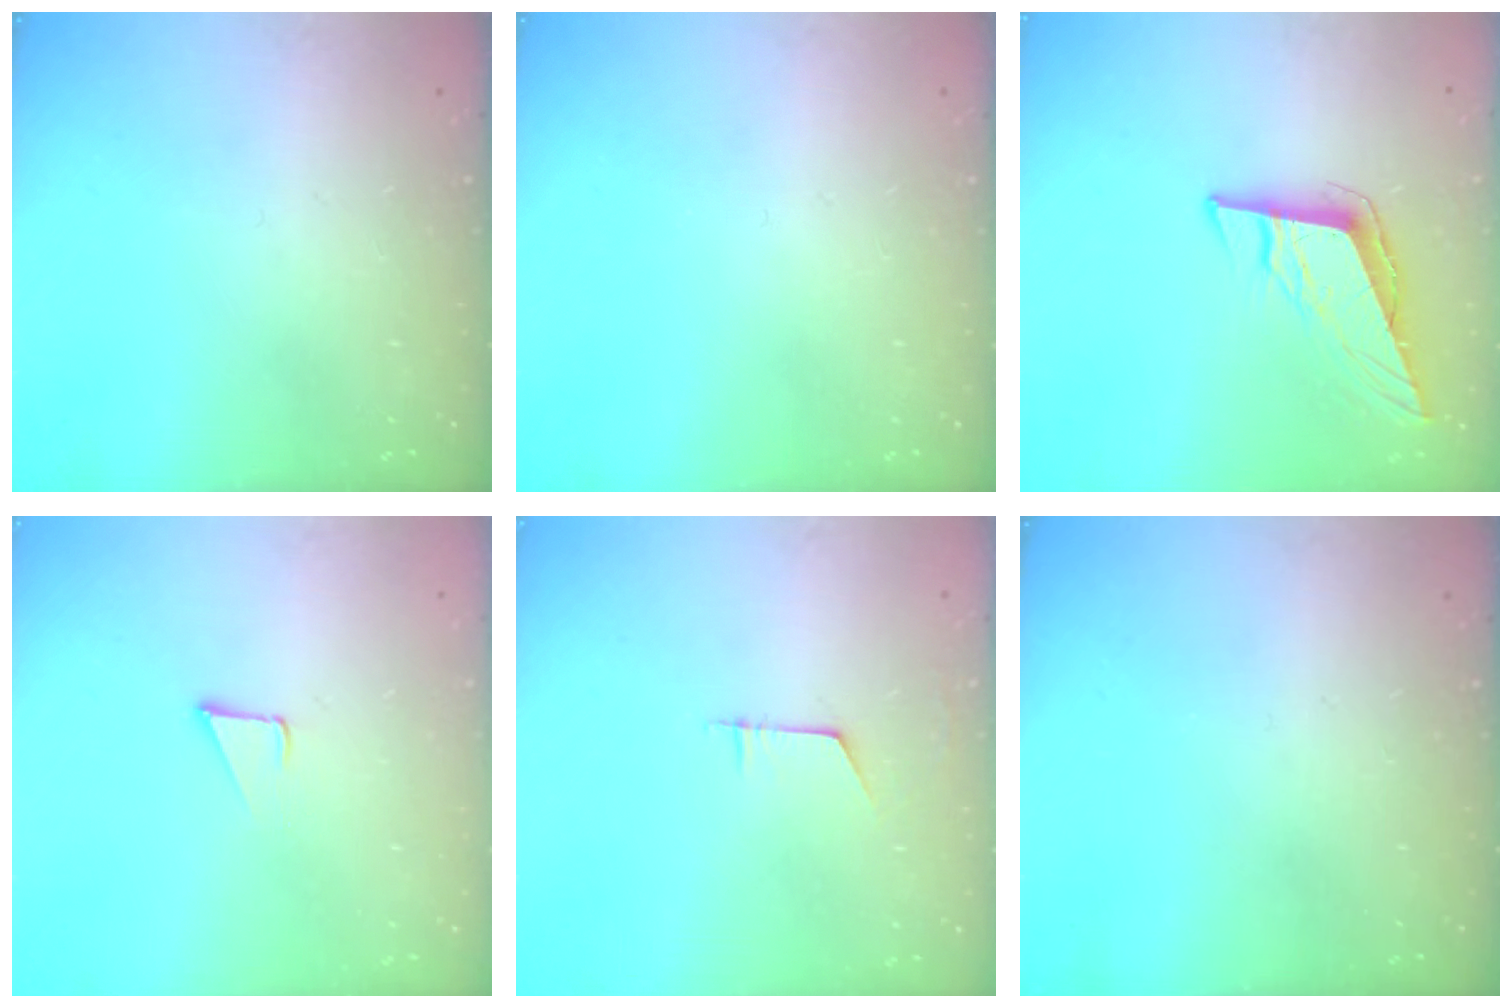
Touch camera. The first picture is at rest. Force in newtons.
{"total": 0.0}
{"total": 10.2, "press": 10.0, "slide": 1.6}
{"total": 2.8, "press": 2.8, "slide": 0.2}
{"total": 5.7, "press": 5.7, "slide": 0.5}
{"total": 0.0}